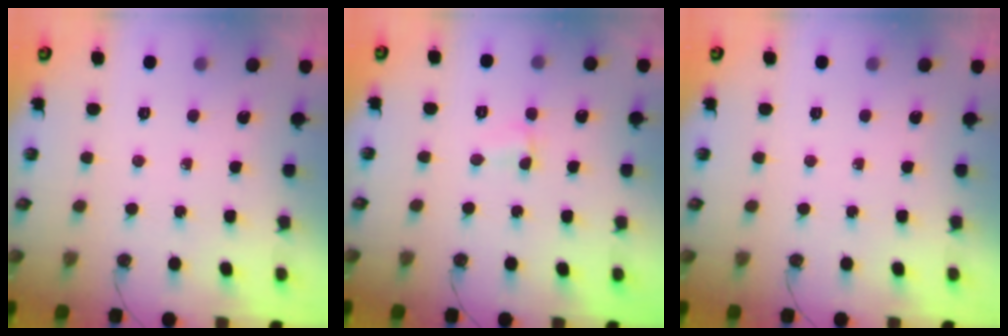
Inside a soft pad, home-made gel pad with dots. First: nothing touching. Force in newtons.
{"total": 2.2, "press": 2.2, "slide": 0.5}
{"total": 0.0}